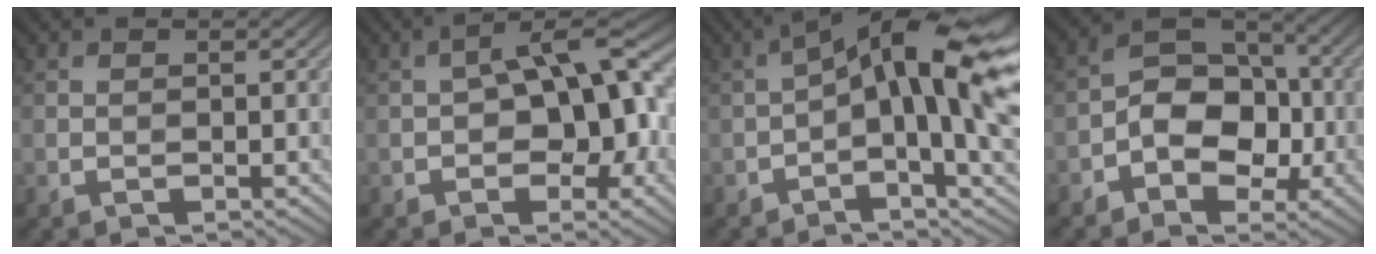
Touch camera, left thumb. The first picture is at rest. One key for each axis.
{"total": 9.7, "fx": -0.6, "fy": 5.3, "fz": 8.1, "tx": -0.099, "ty": 0.021, "tz": -0.019}
{"total": 15.4, "fx": 1.3, "fy": 4.6, "fz": 14.6, "tx": -0.235, "ty": 0.021, "tz": 0.012}
{"total": 8.2, "fx": -2.4, "fy": 5.6, "fz": 5.5, "tx": -0.084, "ty": 0.004, "tz": -0.052}